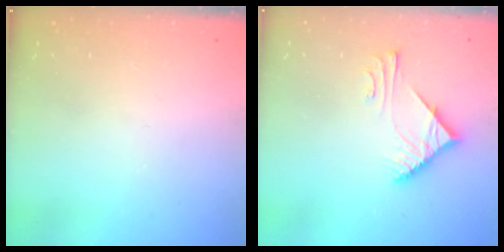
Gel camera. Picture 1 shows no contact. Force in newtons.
{"total": 7.2, "press": 7.1, "slide": 0.5}